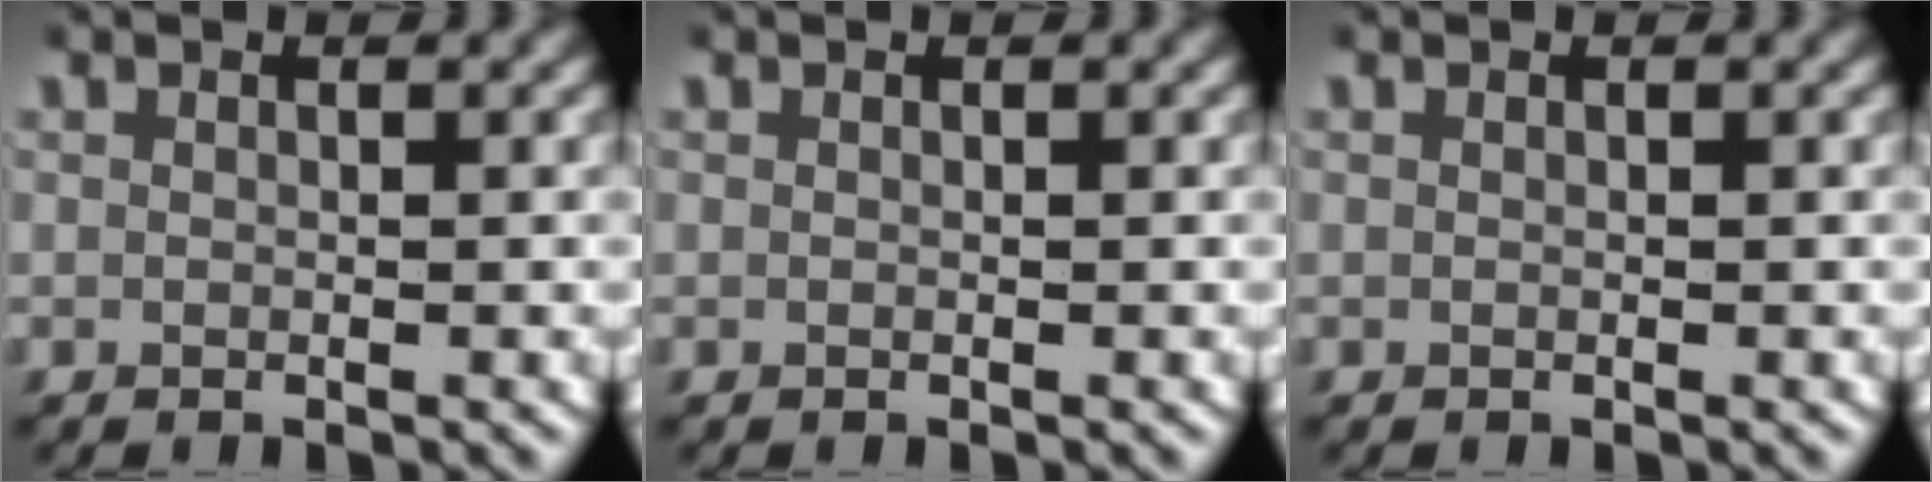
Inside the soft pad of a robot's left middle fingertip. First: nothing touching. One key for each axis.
{"total": 0.0}
{"total": 0.0}